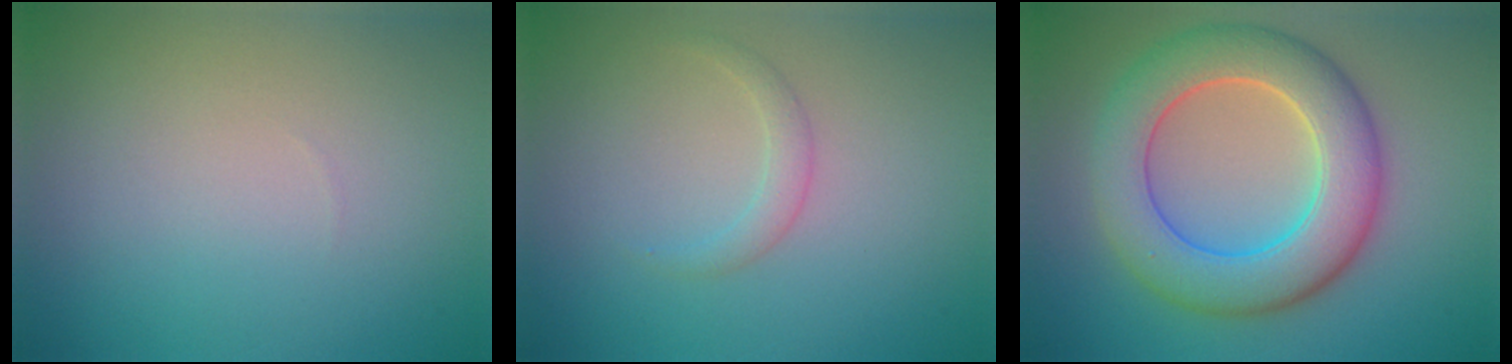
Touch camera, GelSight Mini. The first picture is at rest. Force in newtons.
{"total": 1.2, "press": 1.2, "slide": 0.1}
{"total": 8.5, "press": 8.5, "slide": 0.5}